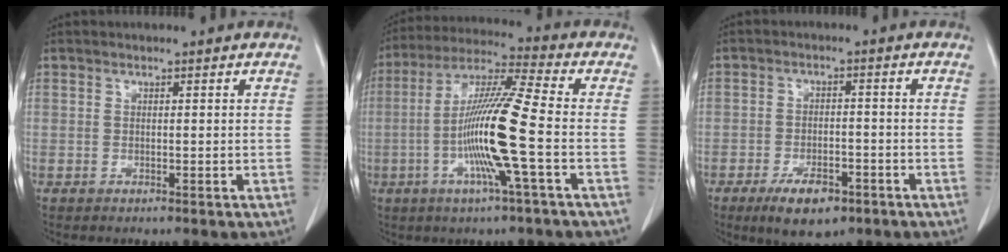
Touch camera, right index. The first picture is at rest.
{"total": 13.9, "force": [-3.0, -0.9, 13.5], "torque": [-0.261, -0.004, -0.069]}
{"total": 7.2, "force": [-4.4, 3.1, 4.8], "torque": [-0.083, -0.004, -0.066]}